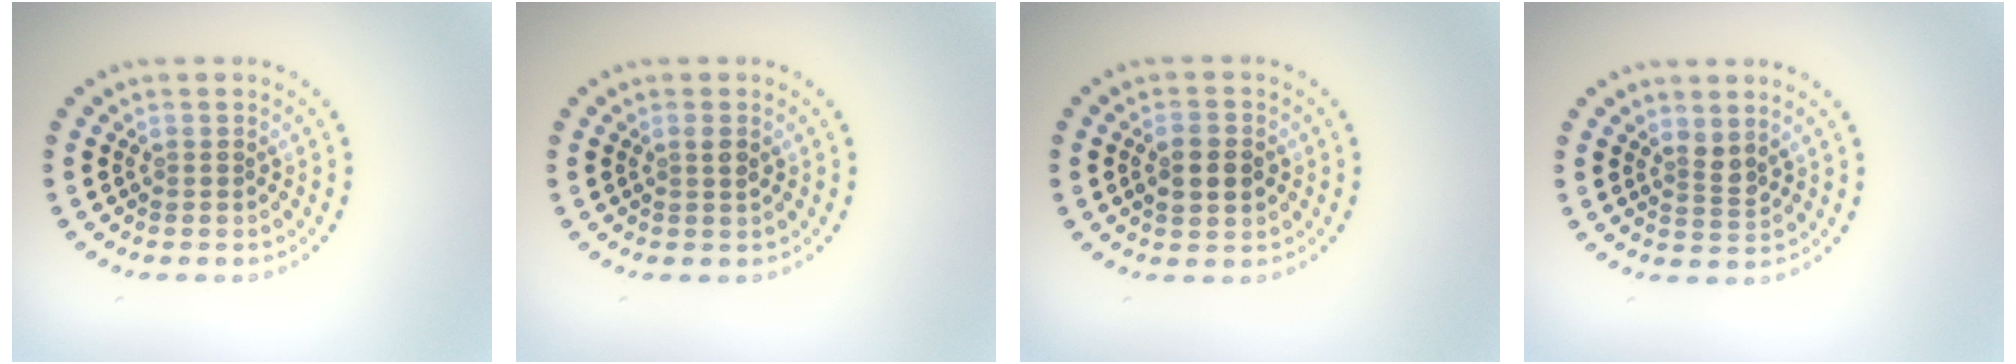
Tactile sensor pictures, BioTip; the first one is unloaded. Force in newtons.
{"total": 0.9, "press": 0.8, "slide": 0.5}
{"total": 2.6, "press": 2.6, "slide": 0.2}
{"total": 1.4, "press": 1.0, "slide": 1.0}